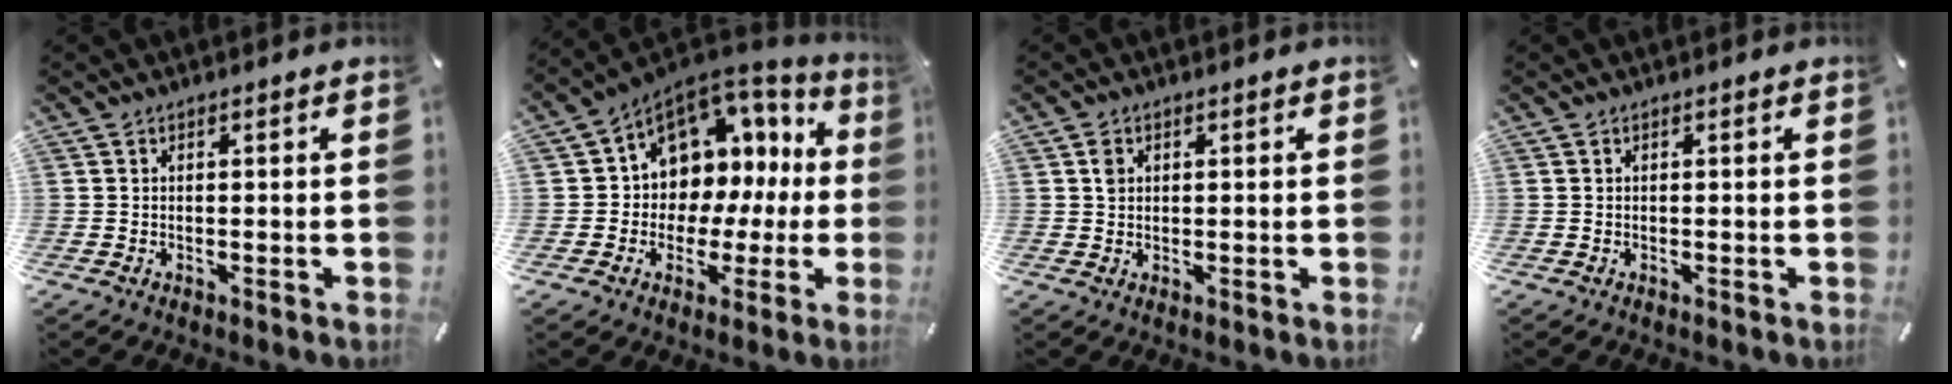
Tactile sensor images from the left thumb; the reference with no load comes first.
{"total": 10.0, "force": [2.9, 9.1, 2.9], "torque": [-0.046, -0.041, 0.060]}
{"total": 1.7, "force": [0.5, 1.5, 0.6], "torque": [-0.007, 0.003, 0.006]}
{"total": 0.0}